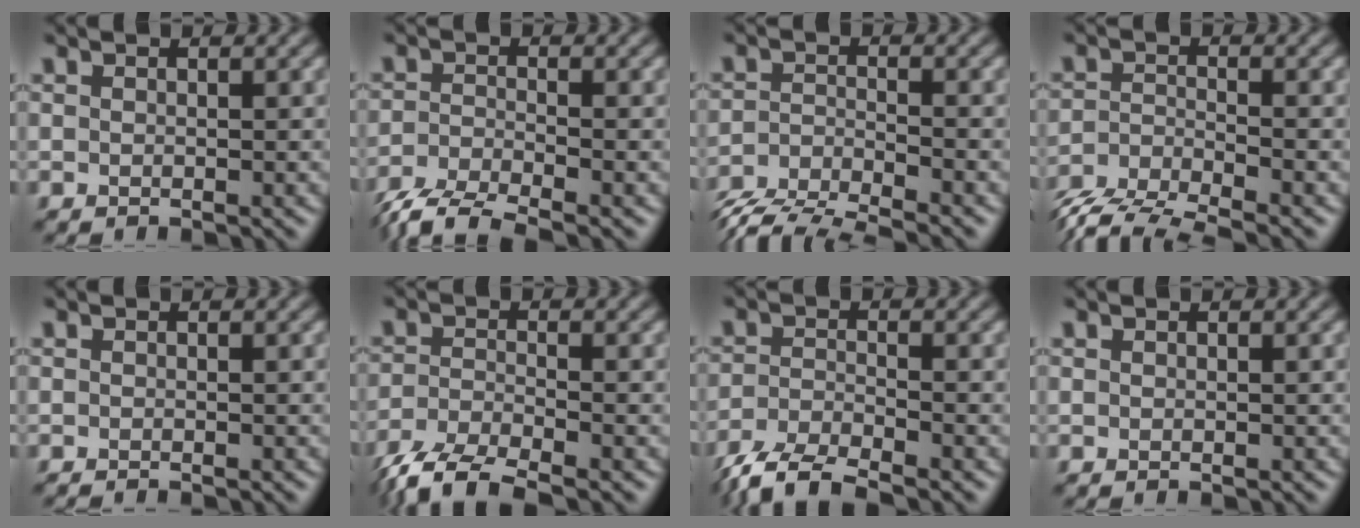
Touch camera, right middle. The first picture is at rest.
{"total": 5.4, "force": [-4.5, 1.1, 2.7], "torque": [-0.059, -0.018, -0.094]}
{"total": 5.1, "force": [-4.7, 0.8, 1.7], "torque": [-0.036, -0.011, -0.090]}
{"total": 5.1, "force": [-4.6, 0.9, 2.2], "torque": [-0.045, -0.013, -0.091]}
{"total": 0.8, "force": [-0.7, 0.1, 0.3], "torque": [0.003, -0.004, -0.012]}
{"total": 5.7, "force": [-4.5, 1.4, 3.2], "torque": [-0.066, -0.015, -0.094]}
{"total": 5.5, "force": [-4.6, 1.1, 2.7], "torque": [-0.054, -0.014, -0.095]}
{"total": 0.0}